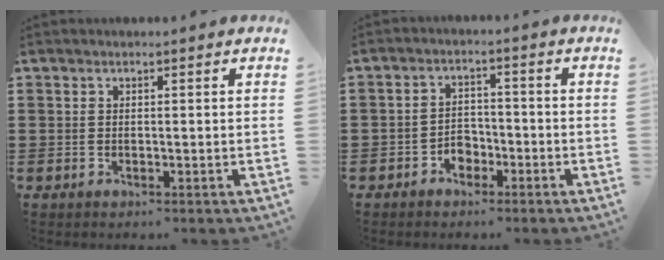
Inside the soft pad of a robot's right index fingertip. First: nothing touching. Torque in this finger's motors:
{"motor_torque": [0.81, 0.81, 0.01, -0.08]}